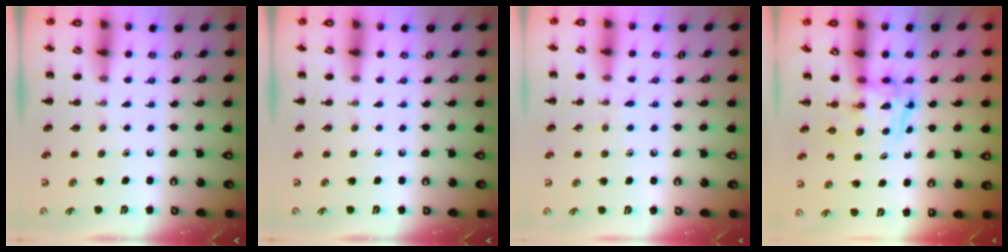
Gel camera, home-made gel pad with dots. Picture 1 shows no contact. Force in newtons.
{"total": 0.0}
{"total": 5.2, "press": 4.8, "slide": 2.2}
{"total": 3.3, "press": 3.3, "slide": 0.2}